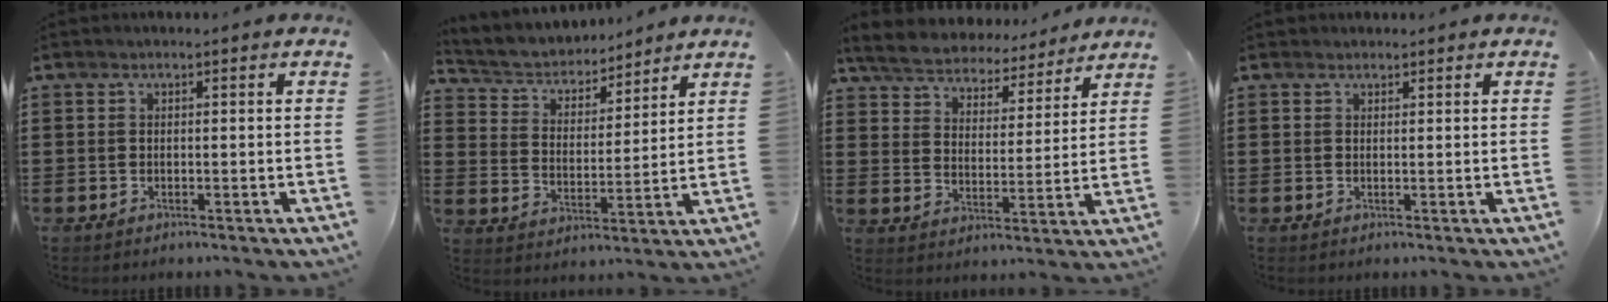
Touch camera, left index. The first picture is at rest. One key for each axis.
{"total": 4.4, "fx": 4.2, "fy": 1.3, "fz": 0.2, "tx": -0.033, "ty": -0.029, "tz": 0.068}
{"total": 5.8, "fx": 5.7, "fy": 0.6, "fz": 0.6, "tx": -0.043, "ty": -0.040, "tz": 0.098}
{"total": 0.8, "fx": 0.7, "fy": 0.4, "fz": 0.0, "tx": -0.001, "ty": 0.002, "tz": 0.014}